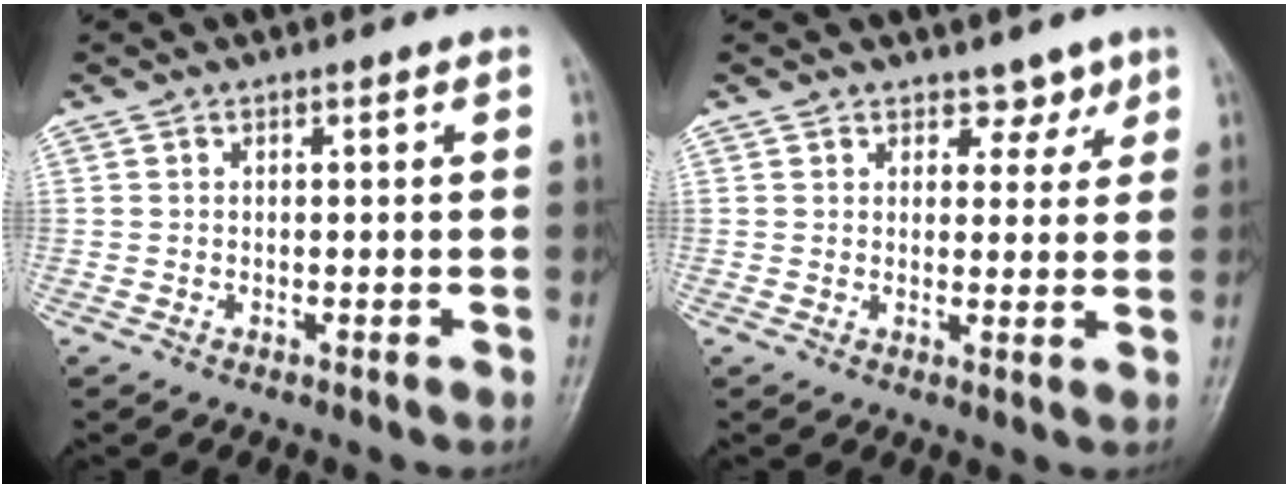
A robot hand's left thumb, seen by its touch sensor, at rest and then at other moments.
{"total": 3.5, "force": [2.6, 2.3, 0.8], "torque": [0.018, -0.015, 0.035]}